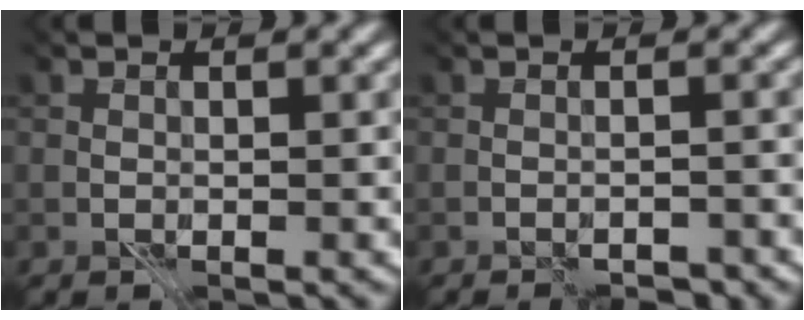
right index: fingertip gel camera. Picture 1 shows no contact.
{"total": 2.4, "force": [-2.4, 0.0, 0.2], "torque": [0.020, 0.007, -0.022]}